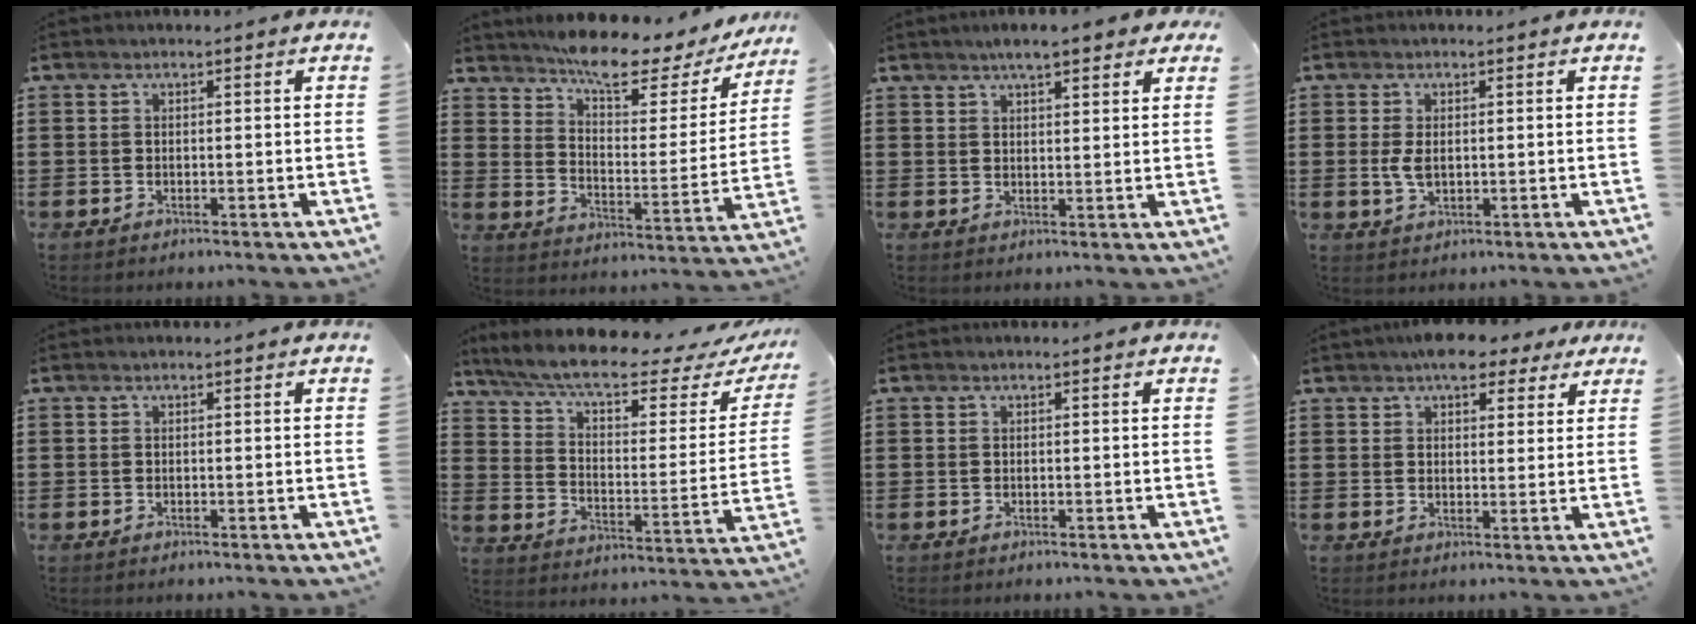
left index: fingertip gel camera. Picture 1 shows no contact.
{"total": 9.0, "force": [7.8, 1.7, 4.3], "torque": [-0.088, -0.054, 0.131]}
{"total": 4.3, "force": [3.4, 0.8, 2.5], "torque": [-0.050, 0.000, 0.058]}
{"total": 2.8, "force": [0.1, 1.5, 2.4], "torque": [-0.064, 0.000, -0.003]}
{"total": 0.0}
{"total": 9.0, "force": [7.0, 1.5, 5.5], "torque": [-0.125, -0.043, 0.118]}
{"total": 0.0}
{"total": 5.8, "force": [4.4, 2.5, 2.7], "torque": [-0.049, 0.000, 0.080]}